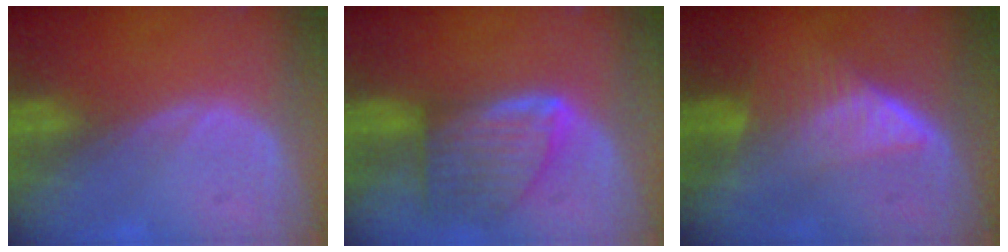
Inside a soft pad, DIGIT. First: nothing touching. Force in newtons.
{"total": 8.0, "press": 7.2, "slide": 3.6}
{"total": 6.7, "press": 5.9, "slide": 3.2}